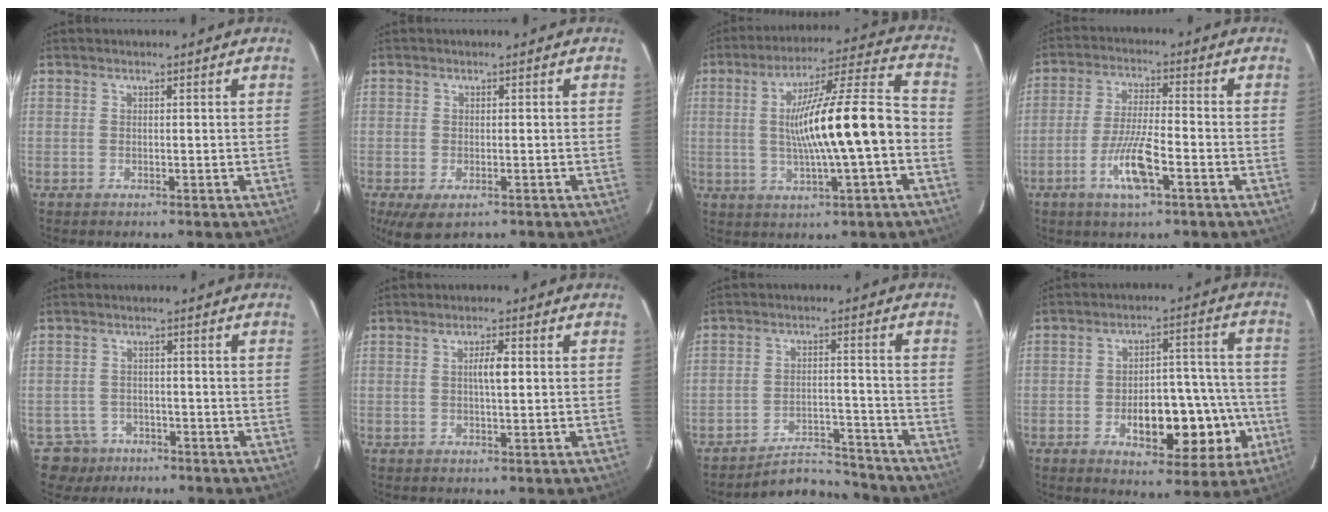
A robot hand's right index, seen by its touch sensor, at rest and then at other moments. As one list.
[{"total": 5.2, "force": [-3.1, 2.4, 3.4], "torque": [-0.060, -0.012, -0.046]}, {"total": 16.3, "force": [-1.7, 0.9, 16.1], "torque": [-0.264, 0.019, -0.026]}, {"total": 8.5, "force": [-3.7, 1.1, 7.6], "torque": [-0.149, -0.007, -0.067]}, {"total": 4.9, "force": [-3.2, 3.6, -0.7], "torque": [0.016, 0.008, -0.052]}, {"total": 2.9, "force": [0.3, 0.5, 2.8], "torque": [-0.051, 0.003, 0.006]}, {"total": 6.9, "force": [-6.8, 1.1, -0.7], "torque": [0.011, 0.025, -0.109]}, {"total": 14.5, "force": [-4.4, 6.5, 12.2], "torque": [-0.154, 0.031, -0.048]}]